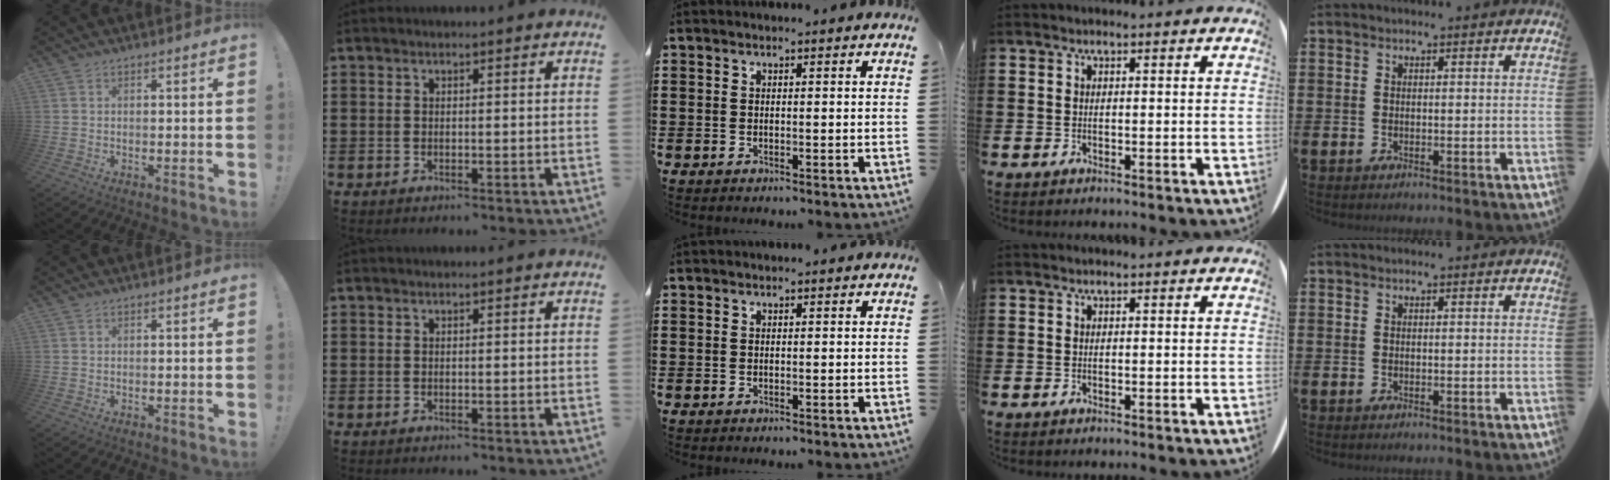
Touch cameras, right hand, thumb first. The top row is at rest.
{}